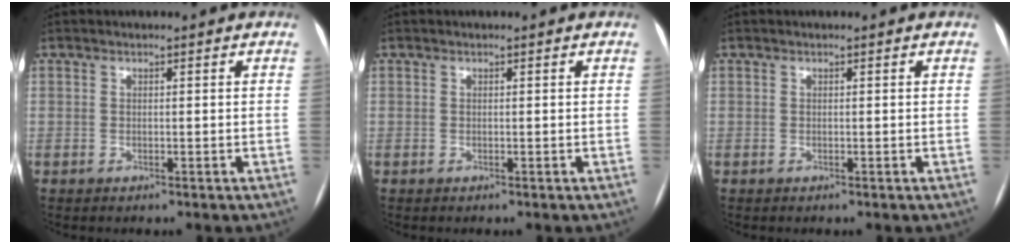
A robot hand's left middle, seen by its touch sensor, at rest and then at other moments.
{"total": 0.0}
{"total": 0.0}